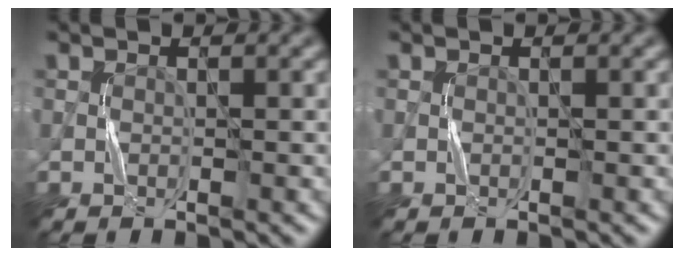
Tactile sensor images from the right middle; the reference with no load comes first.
{"total": 0.0}